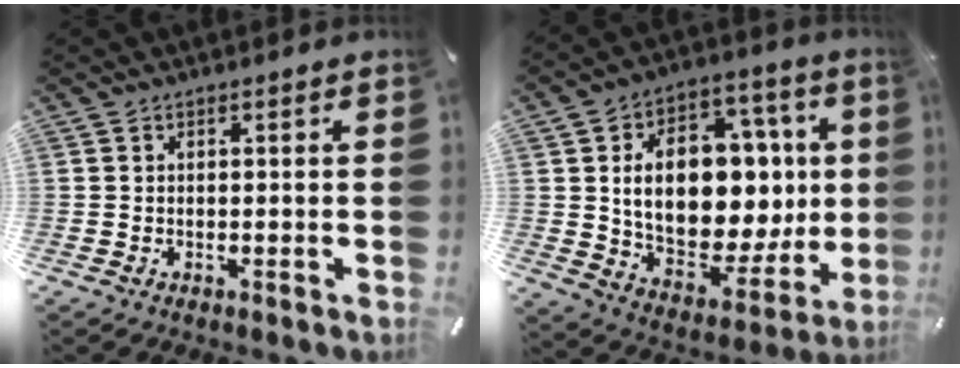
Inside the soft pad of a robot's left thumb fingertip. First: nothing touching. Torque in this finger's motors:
{"motor_torque": [2.52, 2.48, 0.61, 0.10, 0.36]}